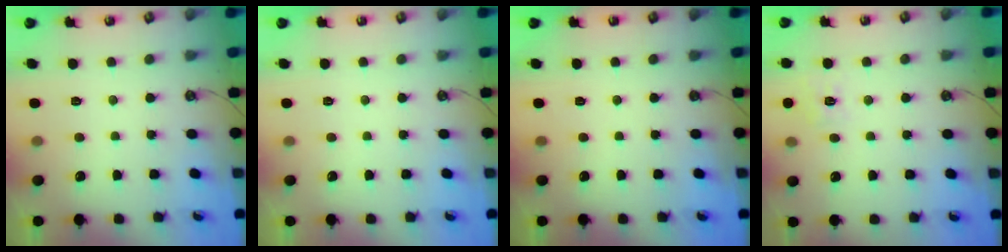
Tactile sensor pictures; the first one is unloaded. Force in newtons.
{"total": 0.0}
{"total": 0.0}
{"total": 7.4, "press": 7.4, "slide": 0.6}